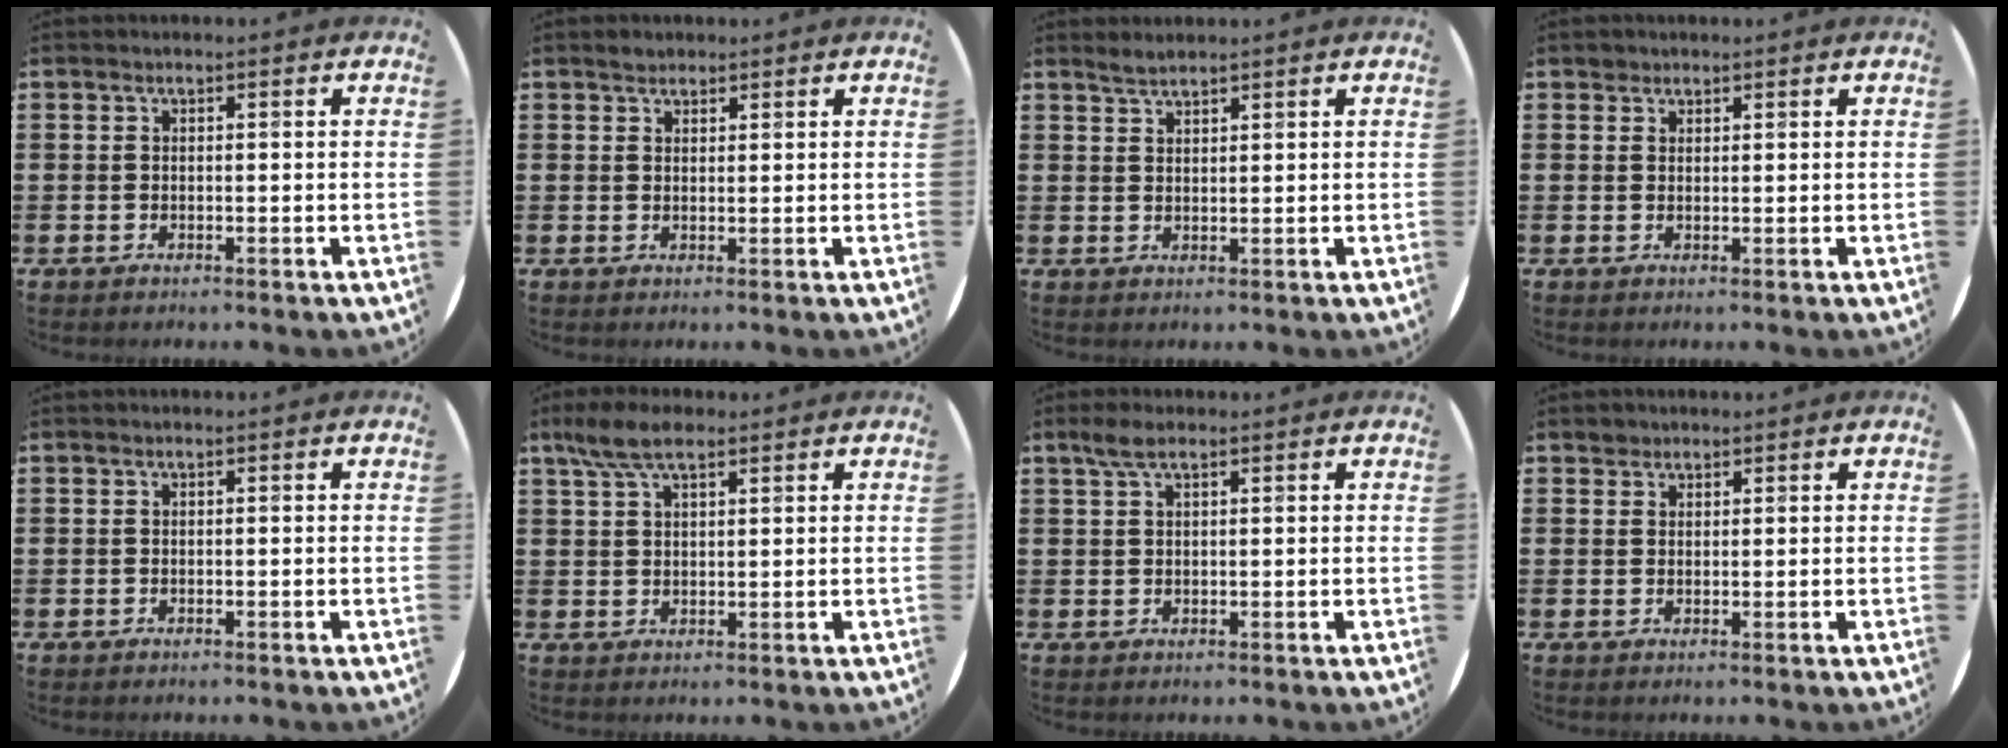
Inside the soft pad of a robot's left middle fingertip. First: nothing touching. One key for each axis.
{"total": 1.3, "fx": 1.2, "fy": 0.4, "fz": 0.0, "tx": 0.008, "ty": 0.000, "tz": 0.022}
{"total": 1.7, "fx": 1.7, "fy": 0.1, "fz": 0.3, "tx": -0.006, "ty": 0.002, "tz": 0.031}
{"total": 1.1, "fx": 1.0, "fy": 0.5, "fz": -0.1, "tx": 0.008, "ty": -0.001, "tz": 0.018}
{"total": 0.0}
{"total": 5.4, "fx": 3.9, "fy": 2.0, "fz": 3.2, "tx": -0.062, "ty": 0.000, "tz": 0.070}
{"total": 2.4, "fx": 1.7, "fy": 0.7, "fz": 1.5, "tx": -0.032, "ty": 0.007, "tz": 0.029}
{"total": 1.4, "fx": 1.2, "fy": 0.7, "fz": -0.1, "tx": 0.009, "ty": 0.000, "tz": 0.023}